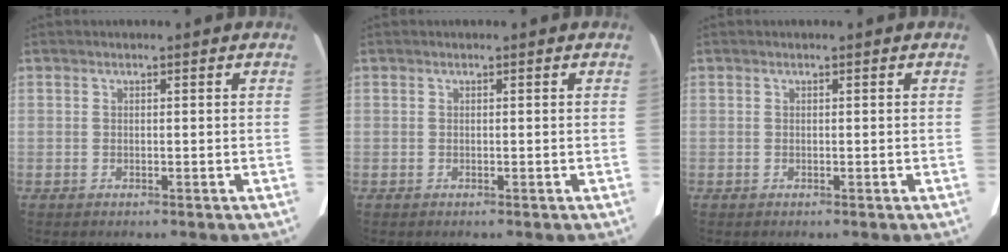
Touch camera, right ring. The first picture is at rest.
{"total": 0.0}
{"total": 0.0}